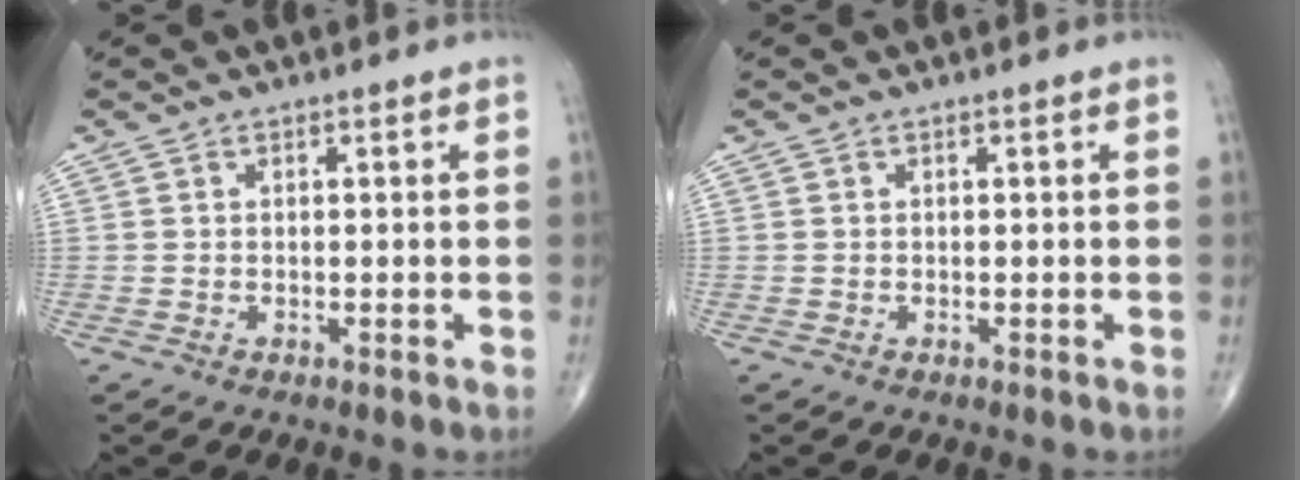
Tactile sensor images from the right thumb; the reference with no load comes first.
{"total": 0.0}